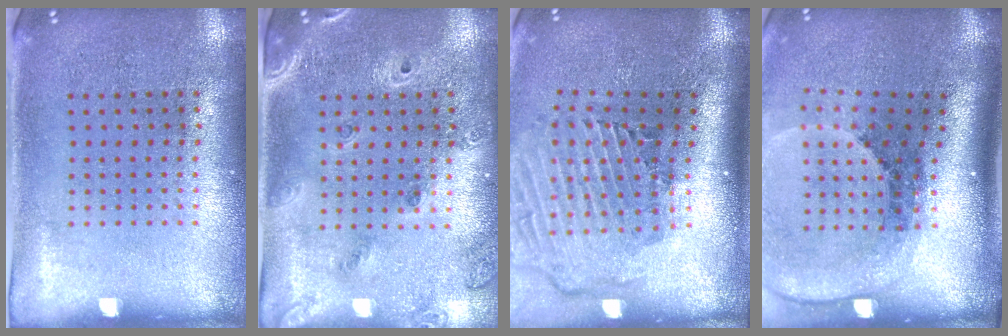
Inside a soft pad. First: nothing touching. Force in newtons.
{"total": 1.7, "press": 1.5, "slide": 0.7}
{"total": 2.9, "press": 2.0, "slide": 2.1}
{"total": 2.8, "press": 1.8, "slide": 2.1}